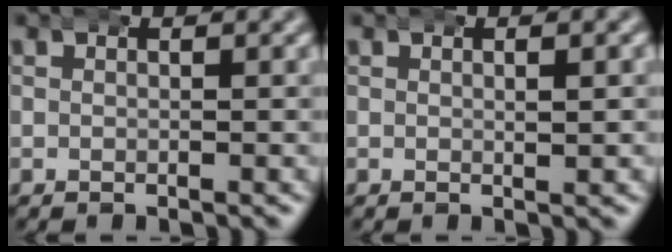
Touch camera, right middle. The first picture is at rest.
{"total": 1.0, "force": [0.3, 0.3, 0.9], "torque": [-0.007, 0.006, 0.001]}